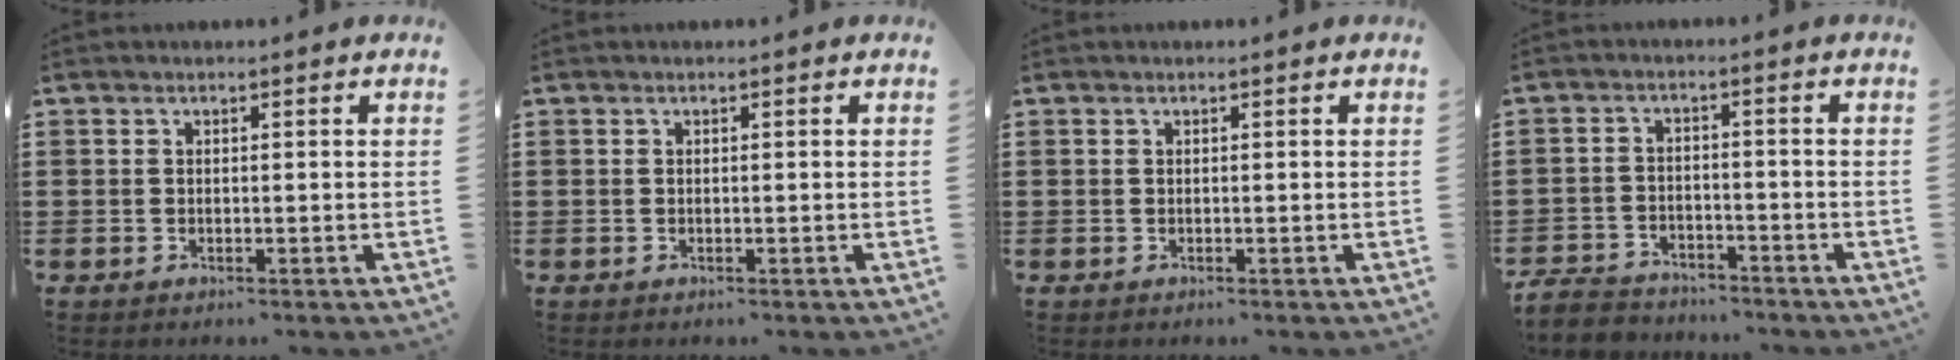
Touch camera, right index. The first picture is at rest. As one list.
[{"total": 0.0}, {"total": 0.0}, {"total": 4.1, "force": [-3.9, 1.1, 0.3], "torque": [-0.016, 0.004, -0.083]}]